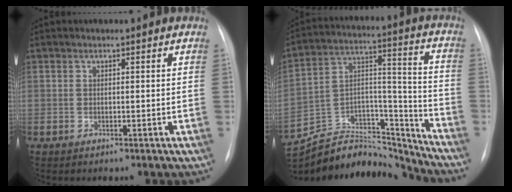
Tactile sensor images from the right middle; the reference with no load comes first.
{"total": 22.2, "force": [-21.2, 5.5, 3.8], "torque": [-0.104, 0.045, -0.341]}